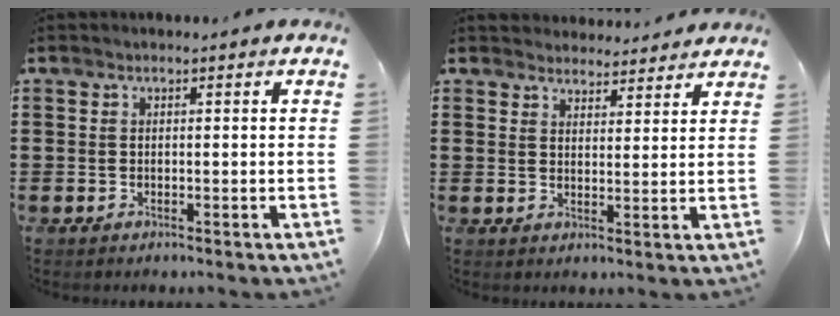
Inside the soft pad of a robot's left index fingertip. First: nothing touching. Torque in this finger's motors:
{"motor_torque": [2.14, 0.00, 0.26, 0.01]}